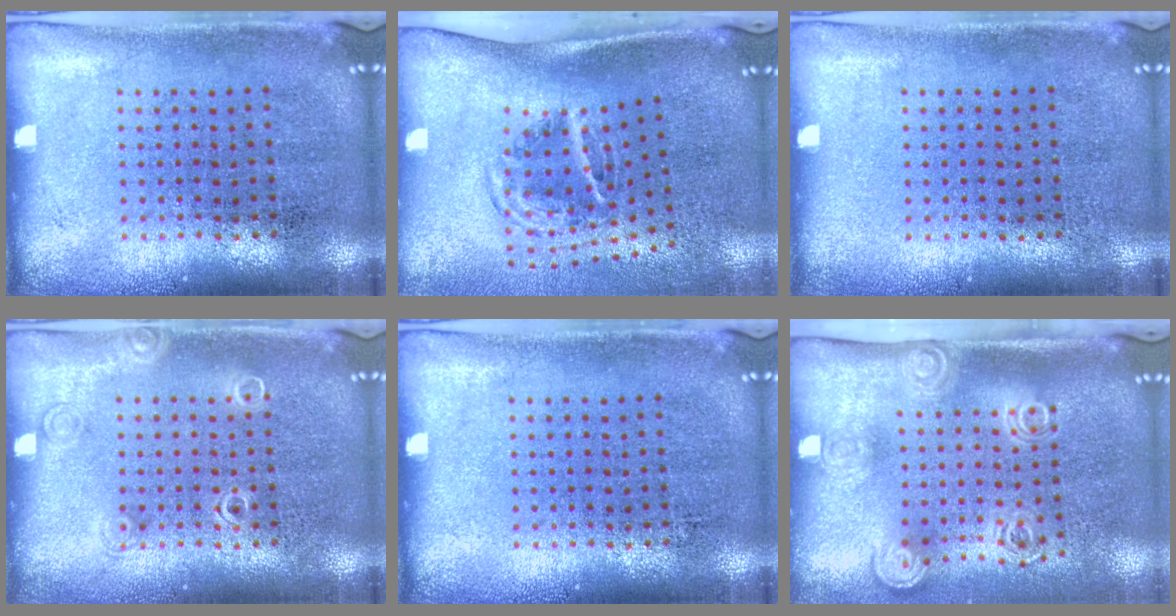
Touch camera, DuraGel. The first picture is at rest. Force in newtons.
{"total": 2.0, "press": 1.2, "slide": 1.6}
{"total": 0.0}
{"total": 1.0, "press": 1.0, "slide": 0.3}
{"total": 0.0}
{"total": 2.0, "press": 1.5, "slide": 1.3}